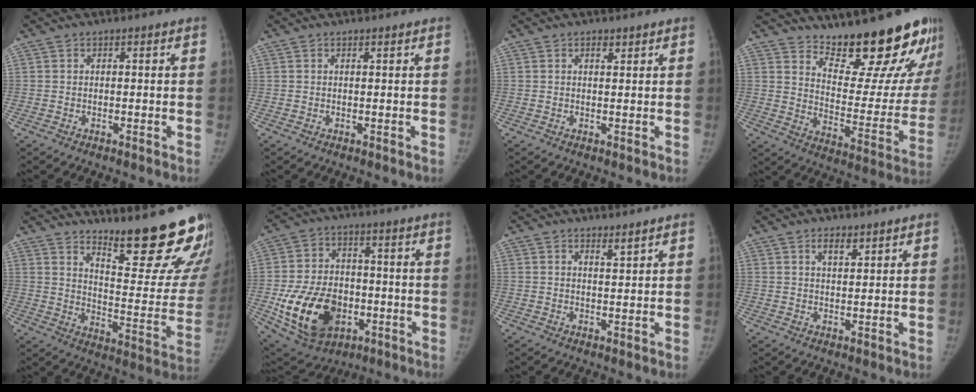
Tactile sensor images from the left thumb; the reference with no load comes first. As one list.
[{"total": 0.0}, {"total": 1.2, "force": [0.9, 0.5, 0.7], "torque": [-0.006, -0.005, 0.014]}, {"total": 21.5, "force": [17.7, 5.7, 10.8], "torque": [-0.108, -0.144, 0.249]}, {"total": 23.4, "force": [17.3, 4.6, 15.0], "torque": [-0.179, -0.148, 0.235]}, {"total": 18.1, "force": [-4.8, 12.8, 11.8], "torque": [-0.184, 0.010, -0.065]}, {"total": 1.6, "force": [1.4, 0.1, 0.7], "torque": [-0.009, -0.015, 0.025]}, {"total": 2.8, "force": [1.9, 1.1, 1.6], "torque": [-0.021, -0.013, 0.034]}]